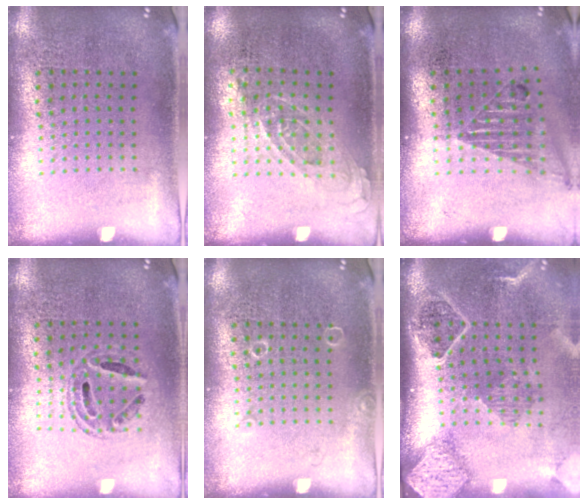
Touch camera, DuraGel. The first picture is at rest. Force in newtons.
{"total": 0.8, "press": 0.7, "slide": 0.3}
{"total": 1.2, "press": 1.1, "slide": 0.4}
{"total": 0.8, "press": 0.7, "slide": 0.2}
{"total": 0.5, "press": 0.5, "slide": 0.1}
{"total": 2.7, "press": 2.0, "slide": 1.9}